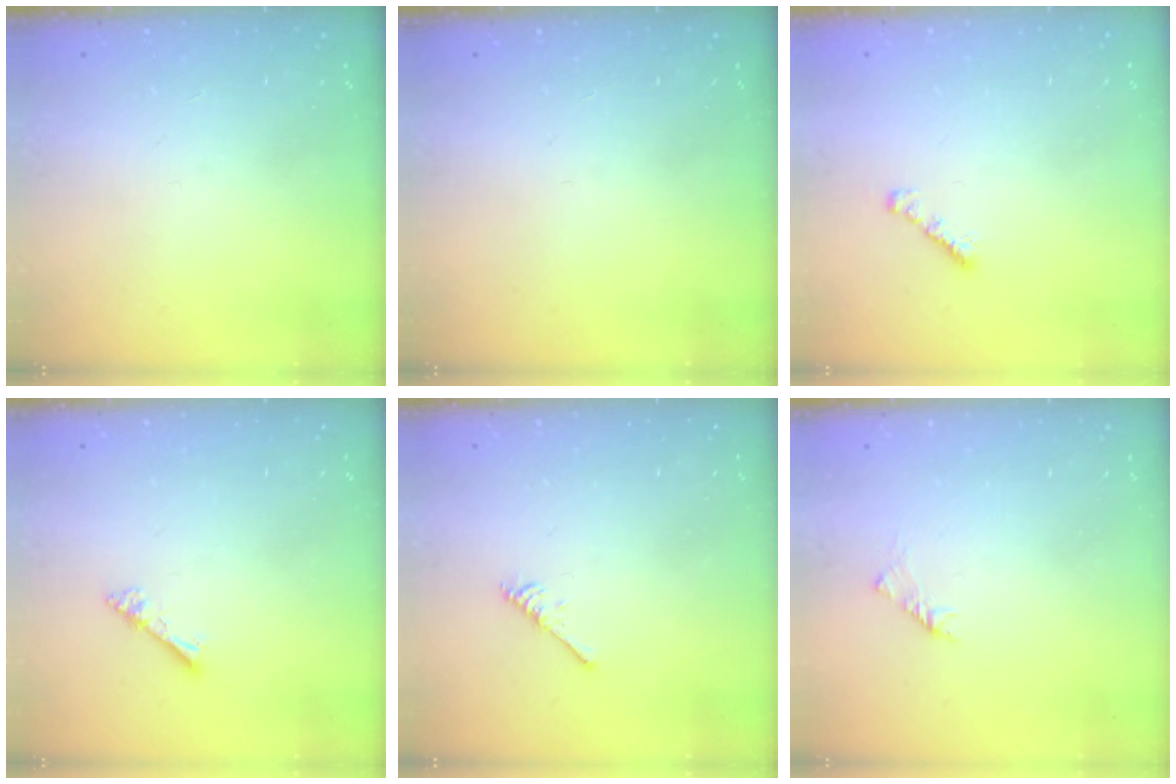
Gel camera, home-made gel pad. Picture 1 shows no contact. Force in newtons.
{"total": 0.0}
{"total": 1.6, "press": 1.5, "slide": 0.4}
{"total": 1.8, "press": 1.8, "slide": 0.1}
{"total": 2.7, "press": 2.7, "slide": 0.5}
{"total": 1.6, "press": 1.4, "slide": 0.6}